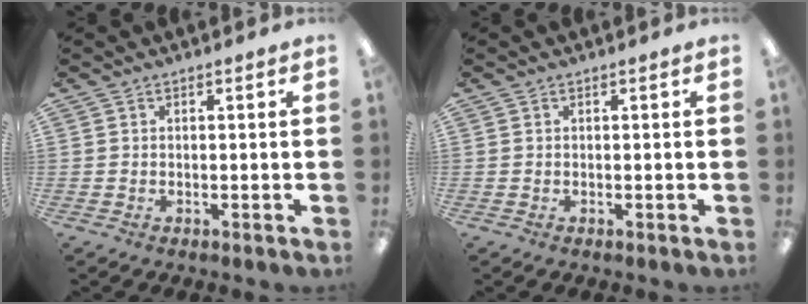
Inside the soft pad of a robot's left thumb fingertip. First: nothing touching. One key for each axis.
{"total": 0.0}